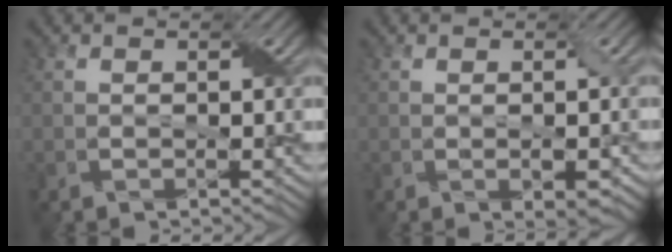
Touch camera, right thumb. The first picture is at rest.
{"total": 2.1, "force": [-0.4, 0.8, 2.0], "torque": [-0.032, -0.006, 0.001]}